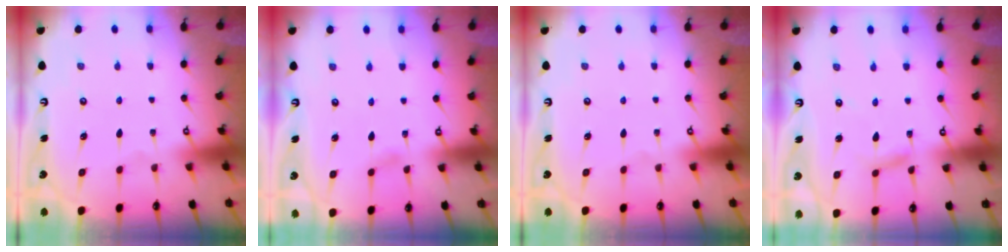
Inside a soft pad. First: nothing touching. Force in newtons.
{"total": 3.2, "press": 3.2, "slide": 0.4}
{"total": 0.0}
{"total": 3.5, "press": 3.5, "slide": 0.4}